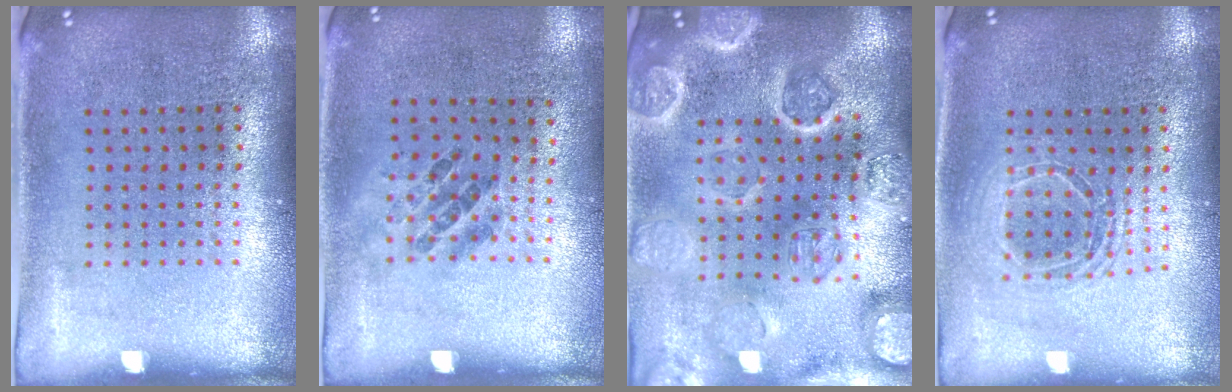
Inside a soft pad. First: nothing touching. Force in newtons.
{"total": 1.1, "press": 0.6, "slide": 0.9}
{"total": 4.6, "press": 4.1, "slide": 2.0}
{"total": 1.7, "press": 1.5, "slide": 0.9}